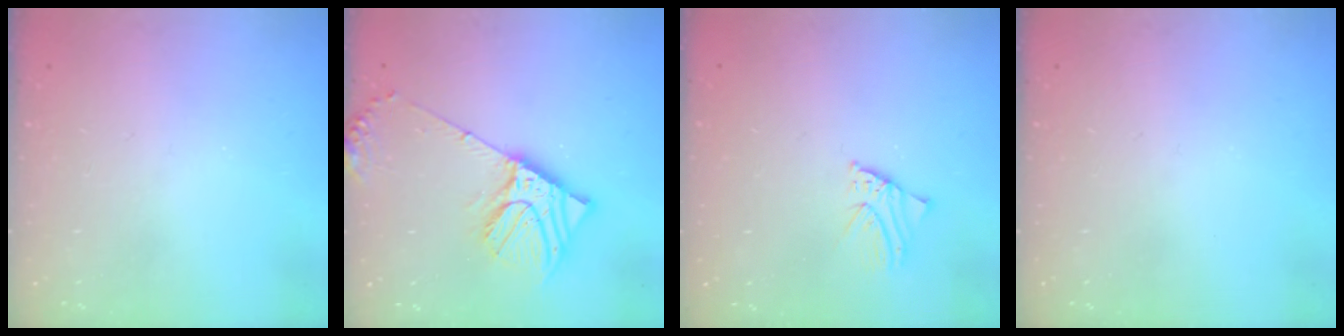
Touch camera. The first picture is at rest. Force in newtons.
{"total": 10.1, "press": 9.9, "slide": 1.6}
{"total": 1.7, "press": 1.7, "slide": 0.2}
{"total": 0.0}